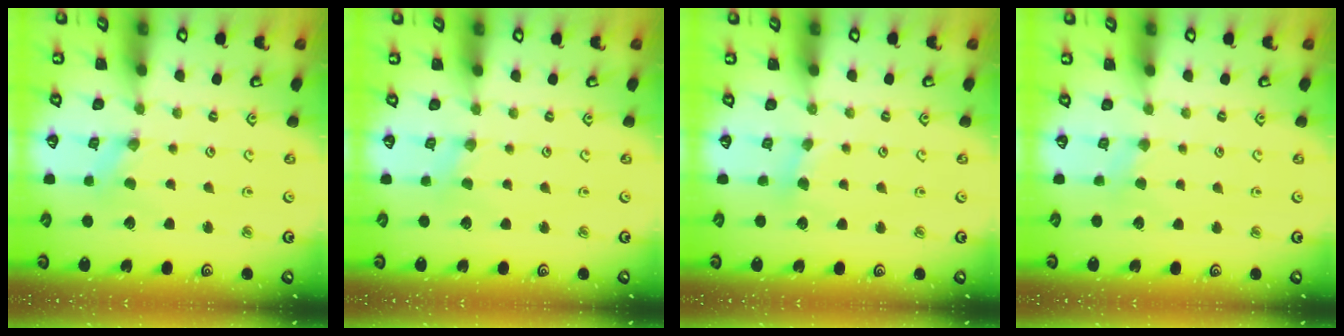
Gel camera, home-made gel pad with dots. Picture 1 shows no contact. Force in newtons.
{"total": 1.5, "press": 1.4, "slide": 0.3}
{"total": 2.6, "press": 2.6, "slide": 0.3}
{"total": 2.4, "press": 2.3, "slide": 0.3}